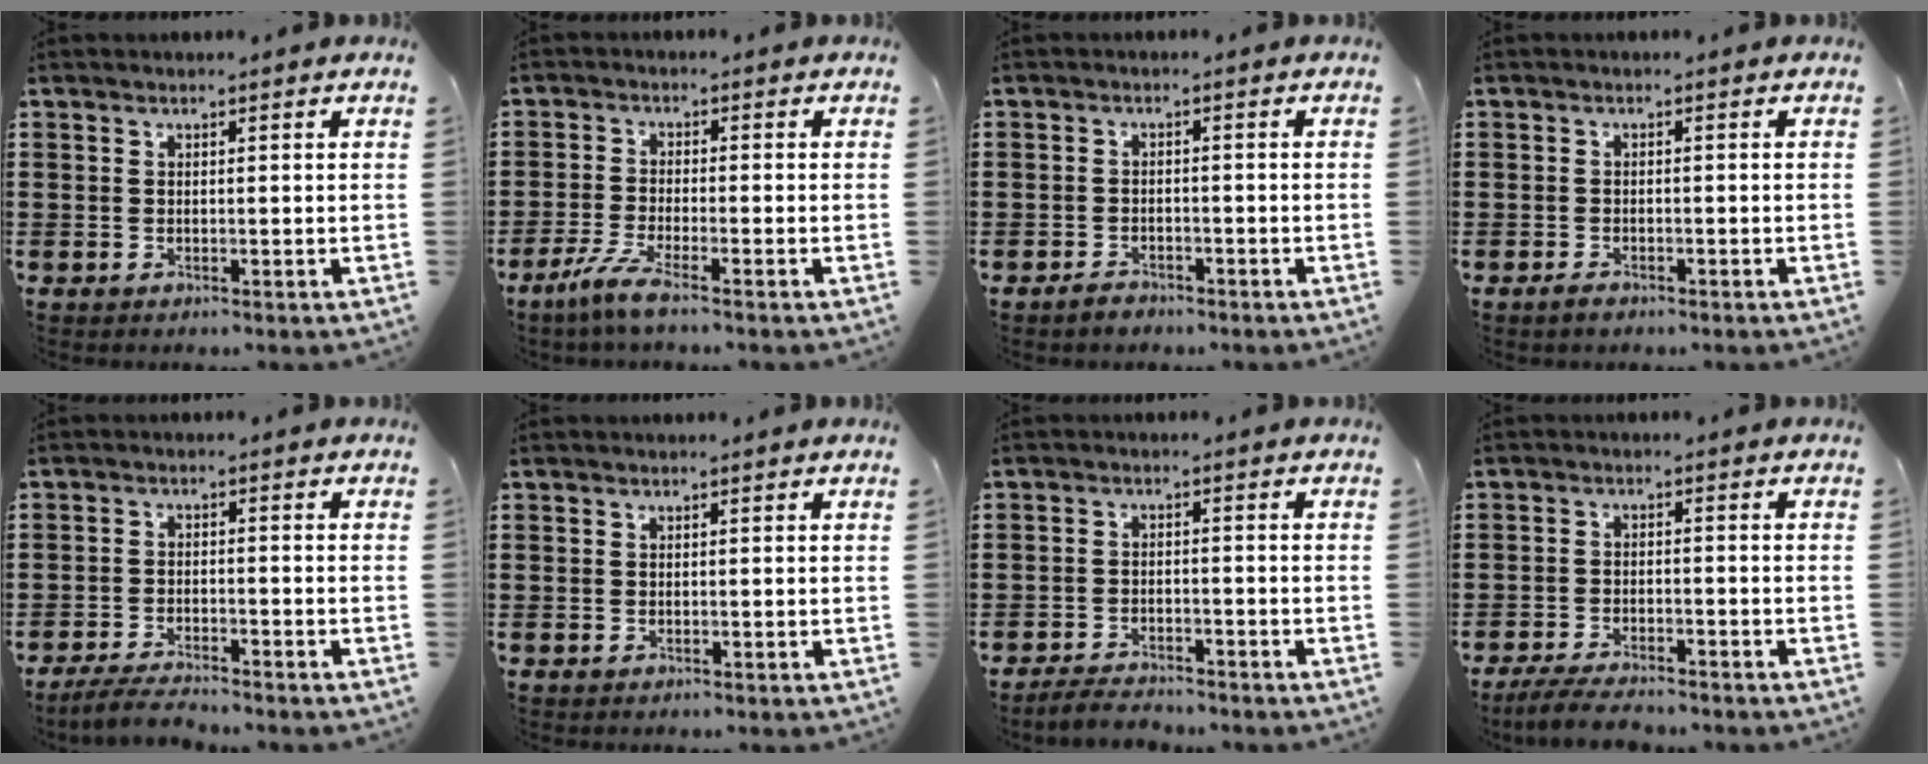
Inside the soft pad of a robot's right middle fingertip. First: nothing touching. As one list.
[{"total": 4.4, "force": [-3.0, 0.2, 3.3], "torque": [-0.088, -0.019, -0.064]}, {"total": 1.7, "force": [-1.6, 0.5, 0.1], "torque": [-0.006, 0.001, -0.034]}, {"total": 1.0, "force": [-0.9, 0.4, 0.3], "torque": [-0.008, -0.003, -0.018]}, {"total": 3.6, "force": [-3.4, 0.3, 1.2], "torque": [-0.027, -0.002, -0.069]}, {"total": 0.0}, {"total": 3.0, "force": [-2.9, 0.5, 0.4], "torque": [-0.011, 0.002, -0.061]}, {"total": 4.3, "force": [-4.0, 0.5, 1.5], "torque": [-0.038, -0.007, -0.082]}]